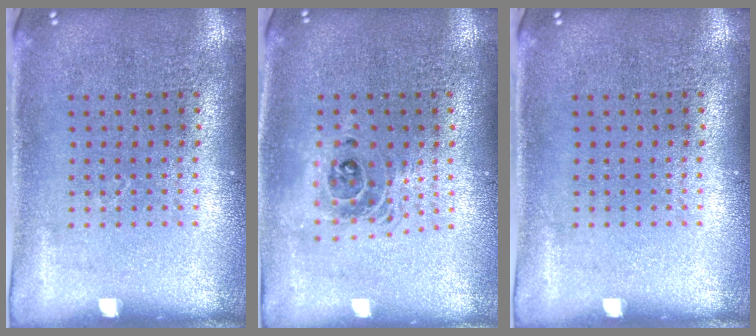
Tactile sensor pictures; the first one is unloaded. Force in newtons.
{"total": 1.5, "press": 1.2, "slide": 0.8}
{"total": 0.0}